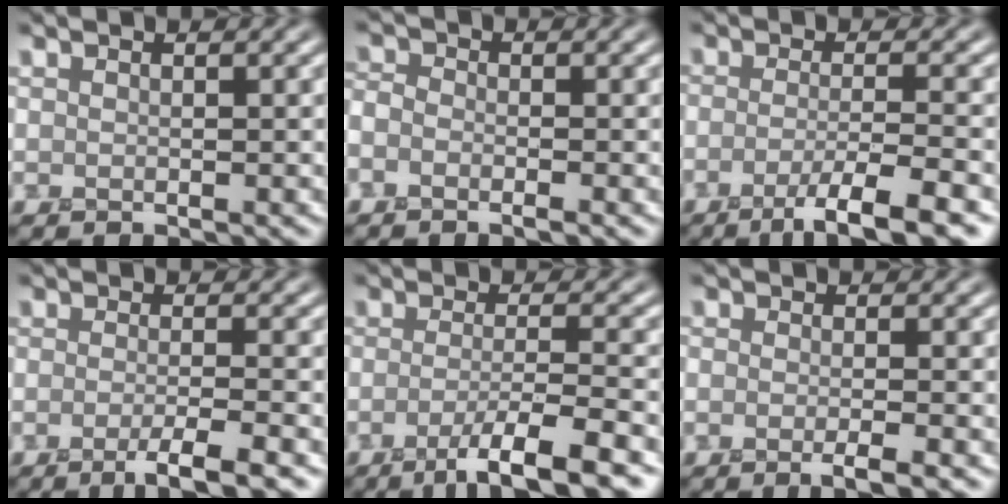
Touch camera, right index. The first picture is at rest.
{"total": 2.2, "force": [-1.3, 1.4, 1.3], "torque": [-0.017, -0.002, -0.033]}
{"total": 5.3, "force": [-3.0, 0.8, 4.4], "torque": [-0.067, -0.002, -0.057]}
{"total": 3.8, "force": [-2.1, 0.7, 3.1], "torque": [-0.049, -0.002, -0.045]}
{"total": 6.2, "force": [-3.4, 1.0, 5.0], "torque": [-0.077, -0.001, -0.064]}
{"total": 2.6, "force": [-1.4, 0.5, 2.1], "torque": [-0.037, -0.005, -0.029]}